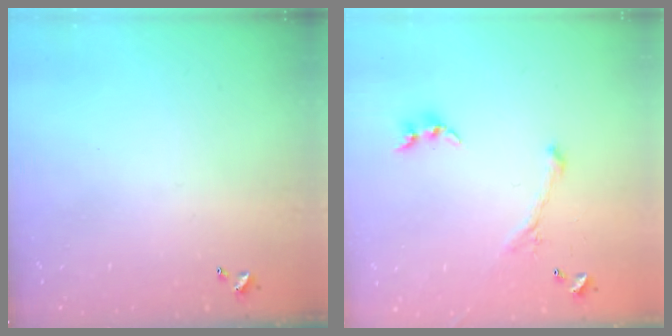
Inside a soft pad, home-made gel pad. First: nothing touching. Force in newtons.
{"total": 2.8, "press": 2.6, "slide": 0.9}